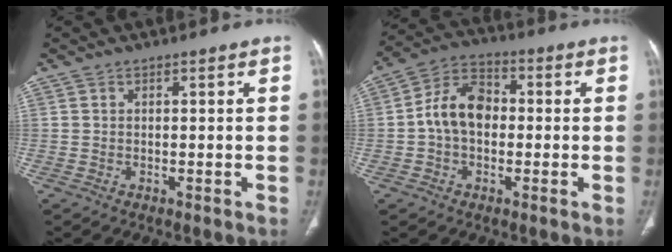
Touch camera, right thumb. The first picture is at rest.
{"total": 9.8, "force": [-0.4, 6.9, 7.0], "torque": [-0.113, 0.029, -0.019]}